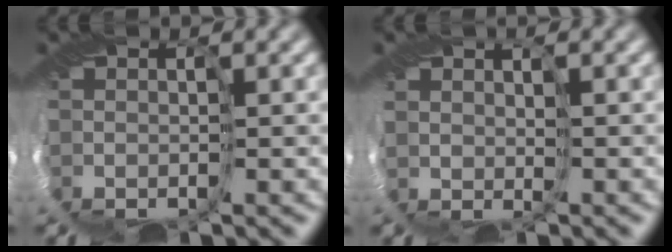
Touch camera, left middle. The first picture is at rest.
{"total": 2.3, "force": [1.6, -0.7, -1.5], "torque": [0.015, 0.006, 0.033]}